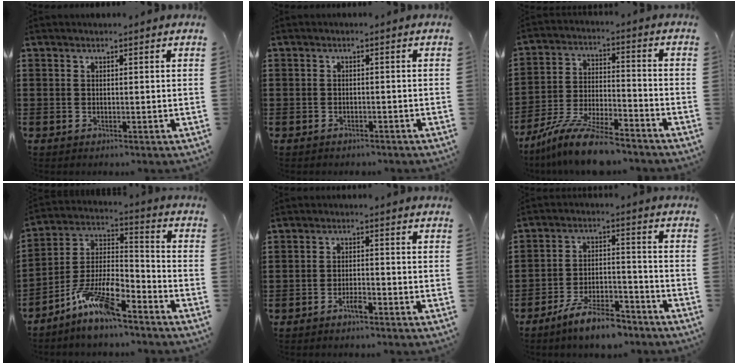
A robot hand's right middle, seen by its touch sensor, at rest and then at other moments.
{"total": 1.0, "force": [-0.9, 0.5, -0.1], "torque": [0.000, 0.003, -0.020]}
{"total": 10.5, "force": [-9.1, 1.2, 5.0], "torque": [-0.097, 0.018, -0.176]}
{"total": 10.9, "force": [-8.1, 2.7, 6.8], "torque": [-0.148, 0.012, -0.161]}
{"total": 2.4, "force": [-1.8, 0.5, 1.5], "torque": [-0.029, 0.003, -0.033]}
{"total": 8.3, "force": [-7.1, 1.6, 4.0], "torque": [-0.074, 0.015, -0.134]}